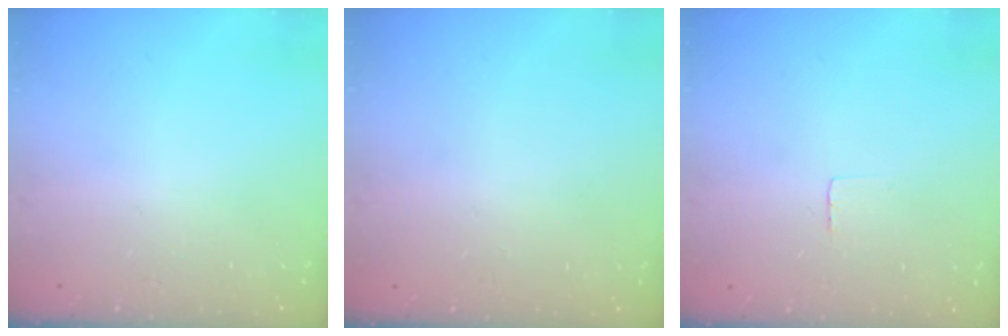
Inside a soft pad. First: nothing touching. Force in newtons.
{"total": 0.0}
{"total": 2.3, "press": 2.3, "slide": 0.1}